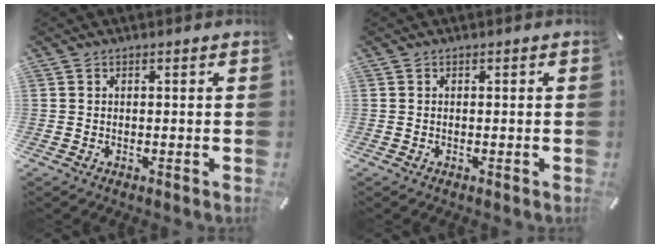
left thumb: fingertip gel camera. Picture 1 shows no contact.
{"total": 0.0}